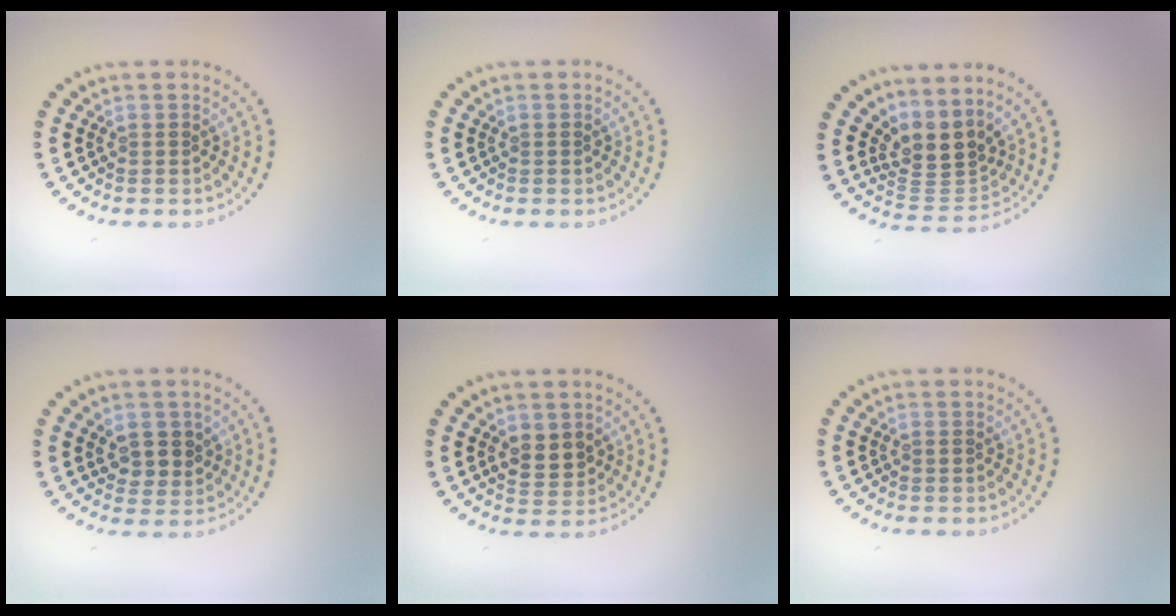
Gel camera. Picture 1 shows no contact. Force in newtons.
{"total": 0.0}
{"total": 3.6, "press": 2.5, "slide": 2.6}
{"total": 2.9, "press": 2.8, "slide": 0.8}
{"total": 2.6, "press": 2.5, "slide": 0.7}
{"total": 0.6, "press": 0.6, "slide": 0.2}